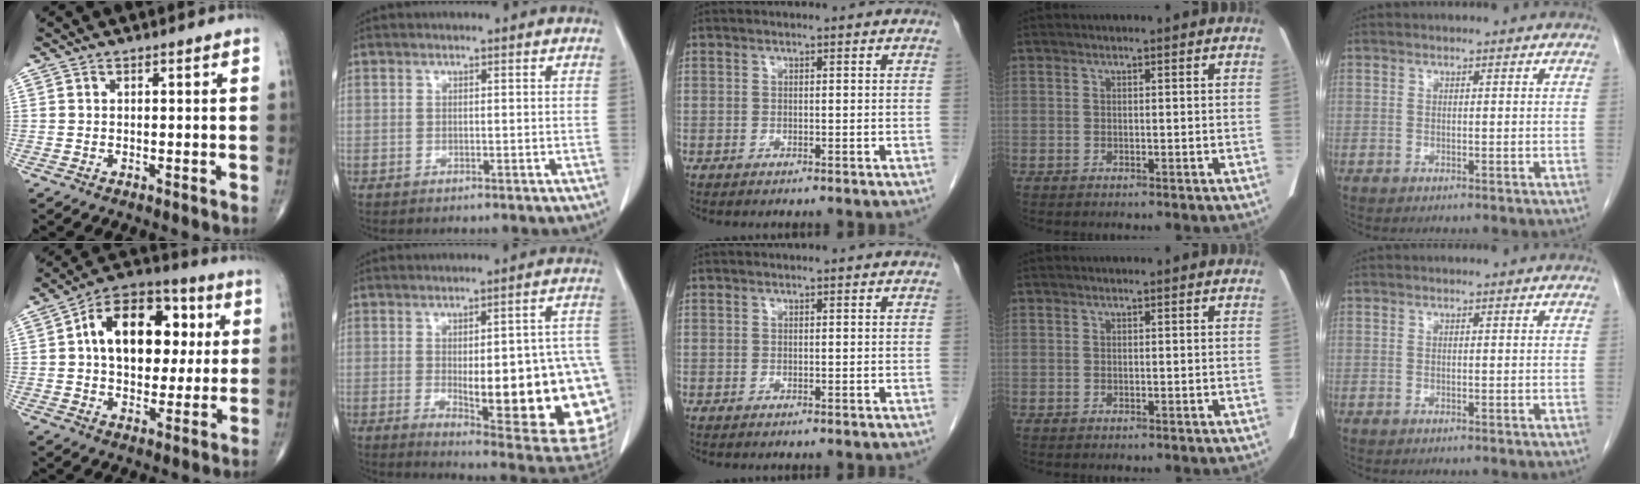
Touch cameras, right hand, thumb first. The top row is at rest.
{"thumb": {"total": 19.0, "force": [3.7, 12.2, 14.1], "torque": [-0.180, 0.017, 0.055]}, "index": {"total": 24.2, "force": [-3.8, 5.6, 23.2], "torque": [-0.212, 0.007, -0.021]}}